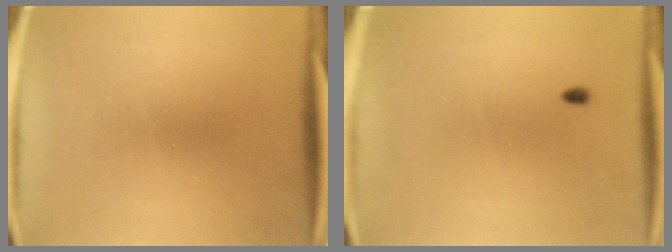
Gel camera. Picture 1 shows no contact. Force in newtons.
{"total": 0.7}